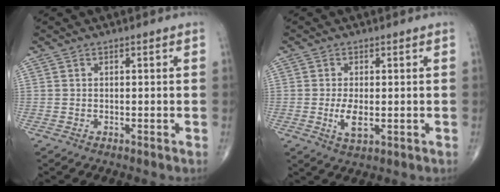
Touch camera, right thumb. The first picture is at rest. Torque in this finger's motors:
{"motor_torque": [2.21, 2.80, 0.63, 0.14, 0.20]}